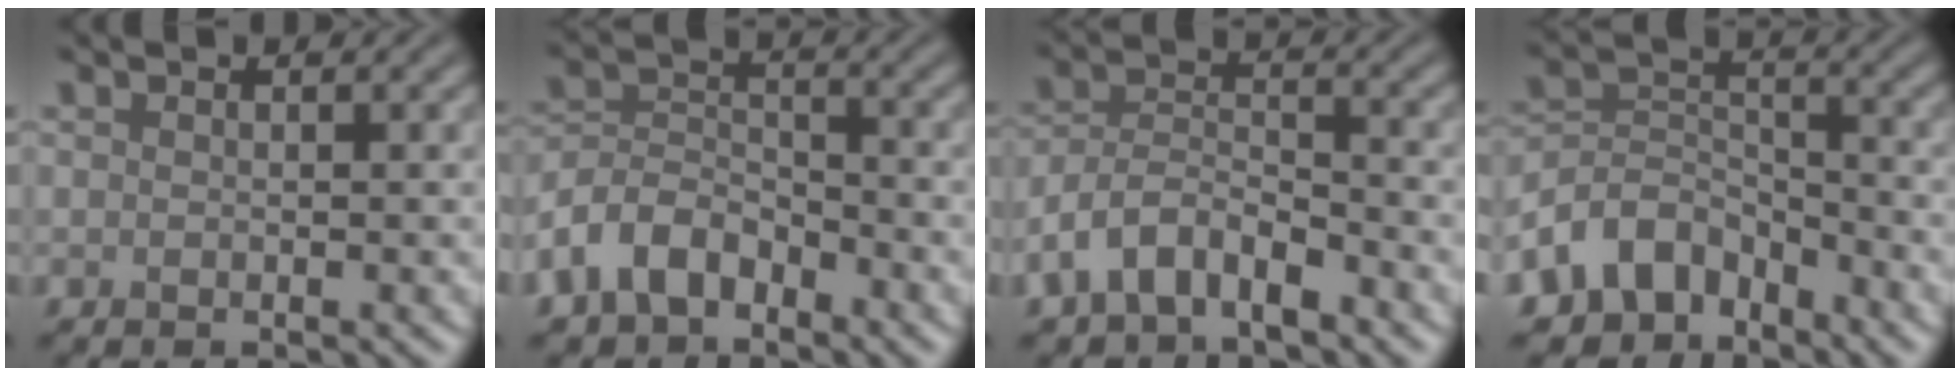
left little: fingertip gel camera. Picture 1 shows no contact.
{"total": 5.2, "force": [-3.2, 3.2, 2.5], "torque": [-0.052, 0.003, -0.076]}
{"total": 5.1, "force": [-3.4, 2.5, 2.8], "torque": [-0.053, 0.002, -0.075]}
{"total": 6.2, "force": [-4.4, 4.0, 2.0], "torque": [-0.022, -0.002, -0.097]}